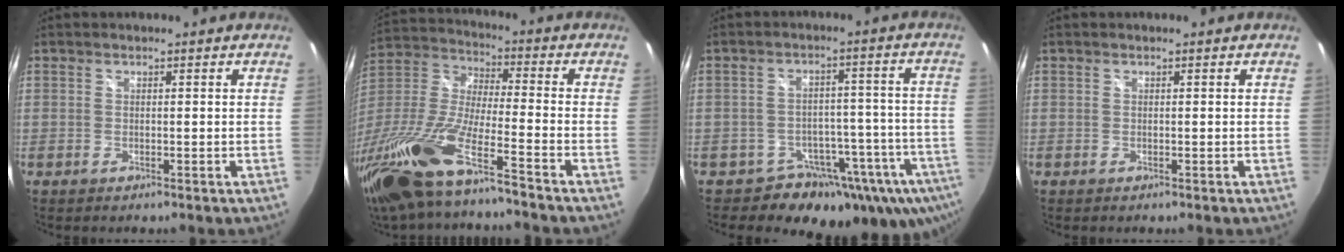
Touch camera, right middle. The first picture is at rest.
{"total": 21.1, "force": [-14.6, 1.8, 15.2], "torque": [-0.313, -0.048, -0.283]}
{"total": 17.7, "force": [-12.4, 10.5, 7.0], "torque": [-0.098, 0.017, -0.155]}
{"total": 0.0}